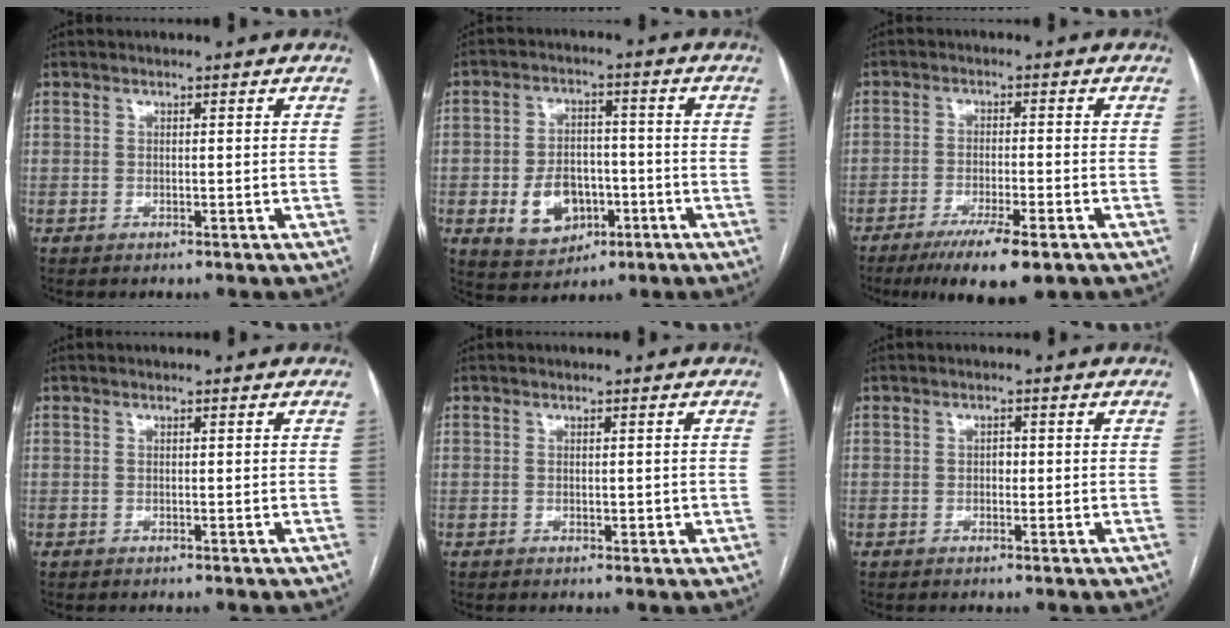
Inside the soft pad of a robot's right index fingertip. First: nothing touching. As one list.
[{"total": 9.0, "force": [-2.8, 6.4, 5.7], "torque": [-0.107, 0.008, -0.037]}, {"total": 8.8, "force": [-5.7, 1.2, 6.6], "torque": [-0.107, -0.019, -0.090]}, {"total": 0.0}, {"total": 1.4, "force": [0.0, 1.0, 1.0], "torque": [-0.014, 0.003, 0.004]}, {"total": 1.1, "force": [-0.1, 0.8, 0.8], "torque": [-0.008, 0.004, -0.002]}]